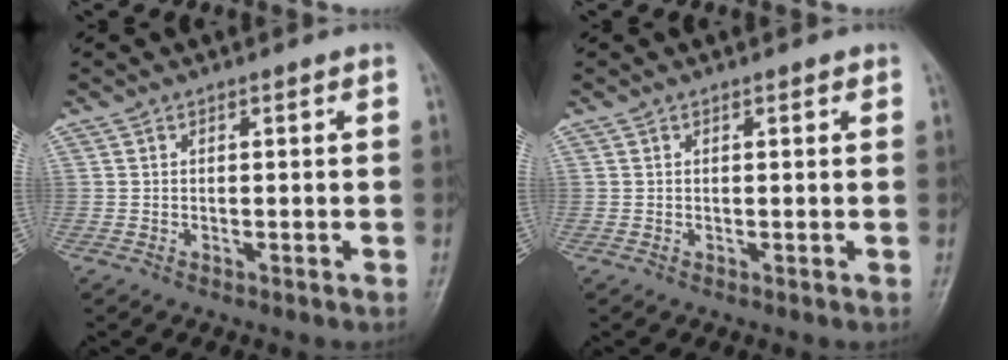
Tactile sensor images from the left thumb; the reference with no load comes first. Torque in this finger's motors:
{"motor_torque": [-0.18, -0.09, -0.01, 0.02, 0.02]}